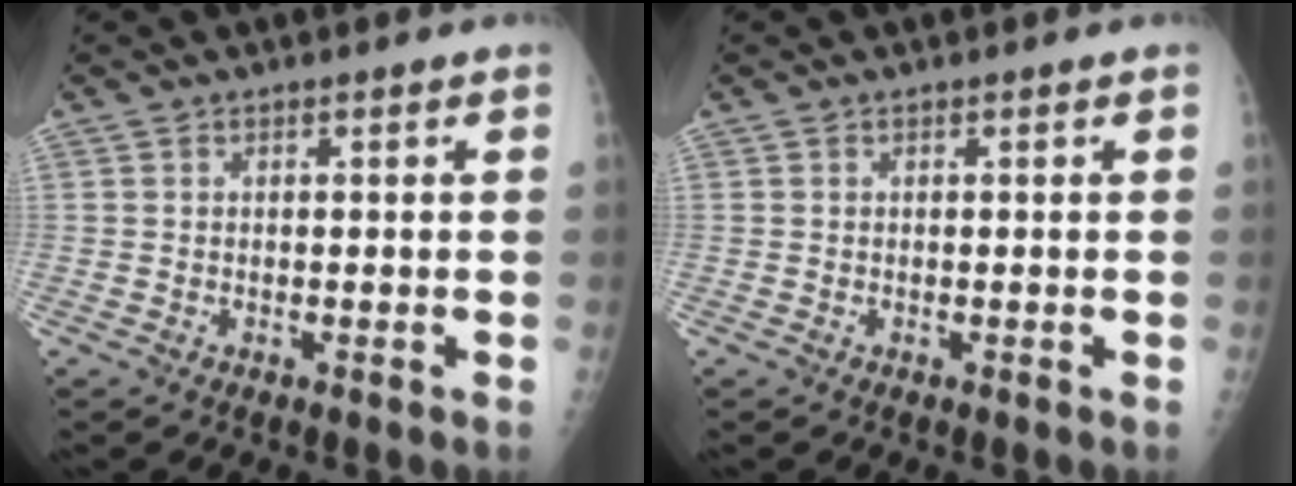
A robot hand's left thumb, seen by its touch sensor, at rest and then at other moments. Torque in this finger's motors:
{"motor_torque": [0.00, 0.00, -0.02, -0.02, 0.00]}